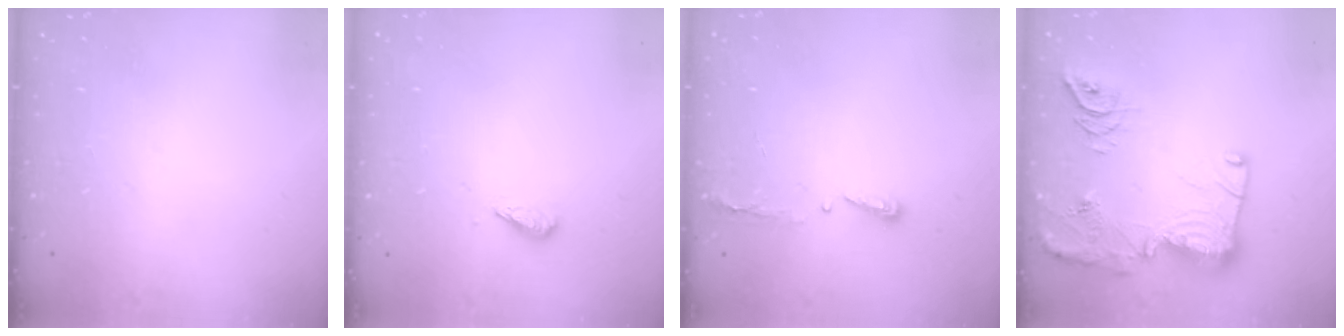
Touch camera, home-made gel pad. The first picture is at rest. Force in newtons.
{"total": 2.7, "press": 2.7, "slide": 0.6}
{"total": 3.7, "press": 3.7, "slide": 0.6}
{"total": 18.6, "press": 18.6, "slide": 1.1}